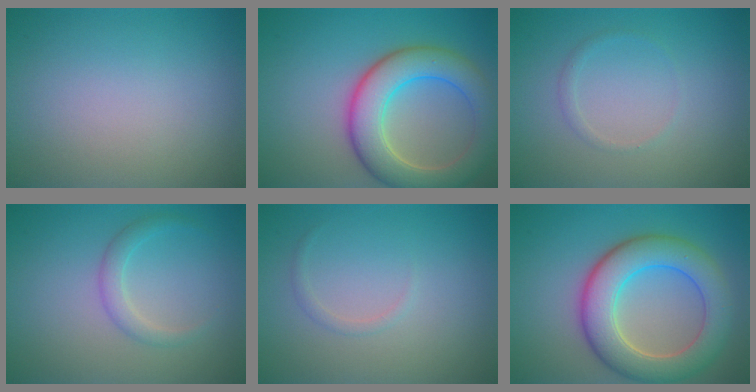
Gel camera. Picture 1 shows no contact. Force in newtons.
{"total": 7.5, "press": 7.5, "slide": 0.4}
{"total": 0.8, "press": 0.8, "slide": 0.0}
{"total": 1.7, "press": 1.7, "slide": 0.1}
{"total": 0.7, "press": 0.7, "slide": 0.0}
{"total": 7.8, "press": 7.8, "slide": 0.7}